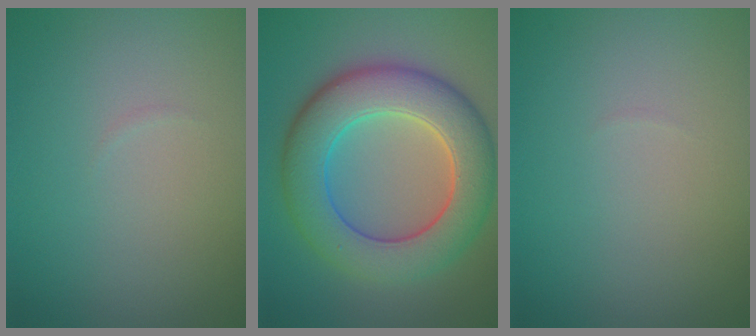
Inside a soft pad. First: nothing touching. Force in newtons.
{"total": 9.0, "press": 9.0, "slide": 0.3}
{"total": 0.0}